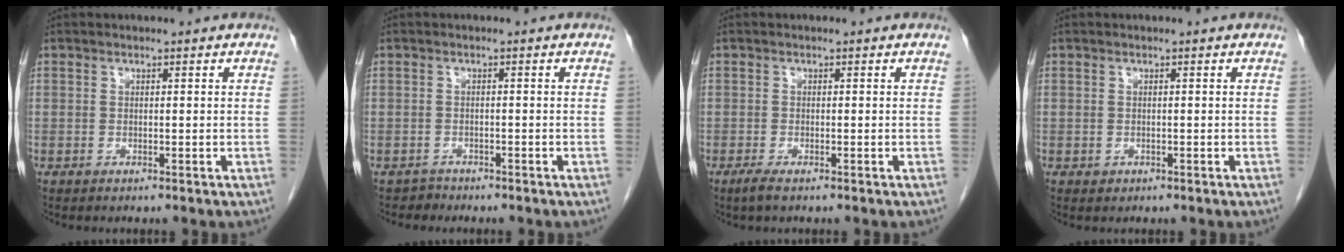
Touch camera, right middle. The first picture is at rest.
{"total": 1.2, "force": [-1.0, 0.4, -0.5], "torque": [0.009, 0.000, -0.019]}
{"total": 1.6, "force": [-1.1, 0.2, 1.1], "torque": [-0.031, -0.006, -0.022]}
{"total": 0.6, "force": [-0.2, 0.5, 0.1], "torque": [-0.002, 0.002, 0.000]}